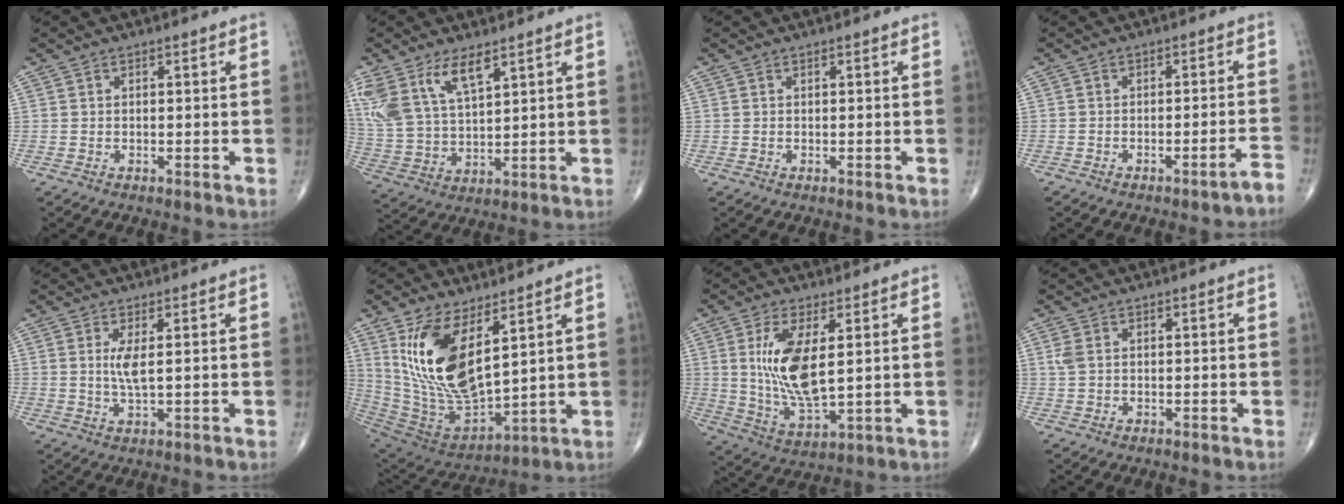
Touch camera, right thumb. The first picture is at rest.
{"total": 12.7, "force": [7.4, 5.6, 8.7], "torque": [-0.174, -0.020, 0.158]}
{"total": 0.0}
{"total": 2.5, "force": [-2.2, 0.0, 1.2], "torque": [-0.015, 0.024, -0.031]}
{"total": 3.5, "force": [0.8, 0.6, 3.4], "torque": [-0.074, -0.014, 0.020]}
{"total": 19.2, "force": [7.3, 8.7, 15.6], "torque": [-0.294, -0.042, 0.161]}
{"total": 13.0, "force": [2.6, 5.2, 11.7], "torque": [-0.229, -0.025, 0.061]}
{"total": 1.9, "force": [0.5, 1.2, 1.4], "torque": [-0.043, 0.007, 0.014]}